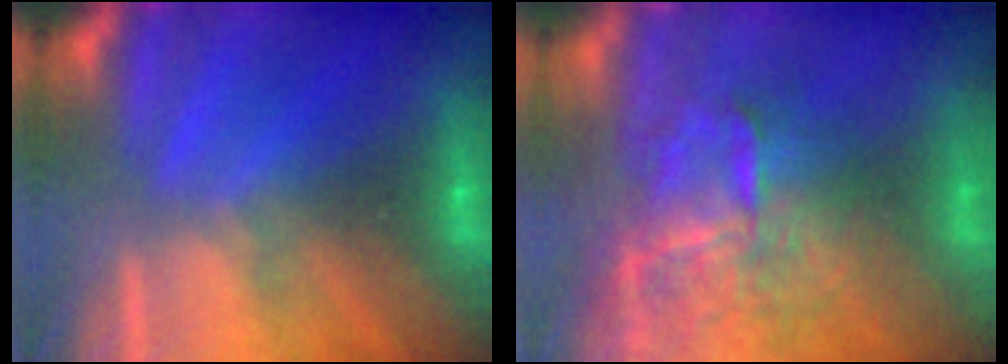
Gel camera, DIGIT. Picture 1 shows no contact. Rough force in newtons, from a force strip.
{"total": 7.2}